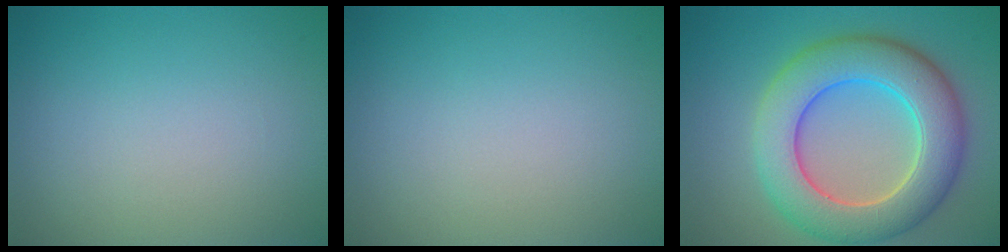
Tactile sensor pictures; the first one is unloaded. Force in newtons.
{"total": 0.0}
{"total": 9.0, "press": 9.0, "slide": 0.5}